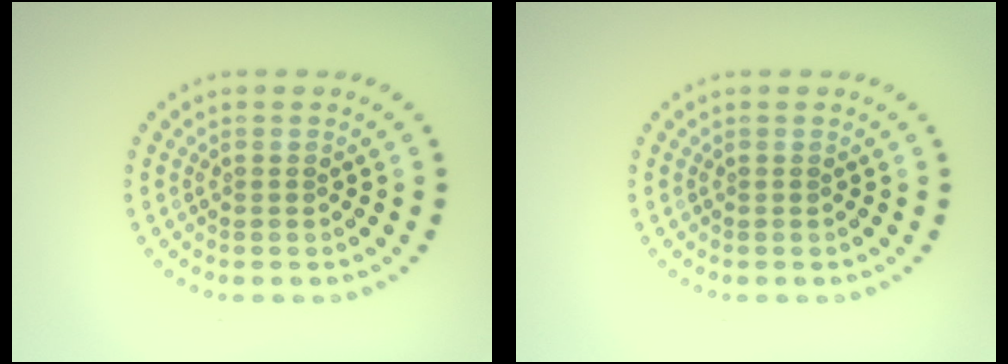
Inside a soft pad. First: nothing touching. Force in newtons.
{"total": 0.0}